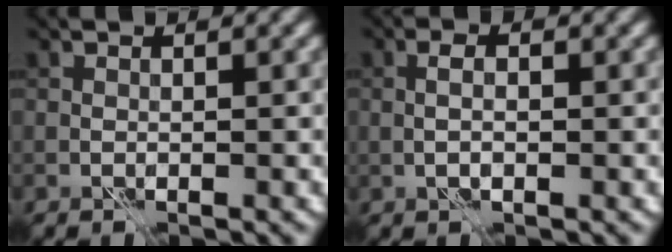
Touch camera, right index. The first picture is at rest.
{"total": 1.7, "force": [-0.1, 0.7, 1.6], "torque": [-0.028, 0.001, -0.003]}